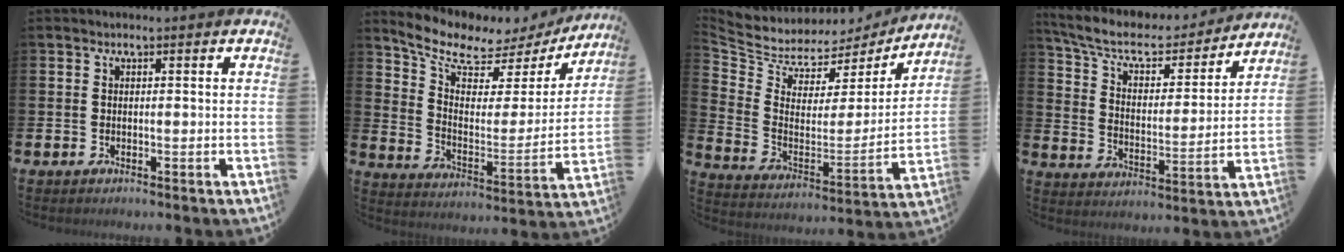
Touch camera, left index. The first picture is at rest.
{"total": 8.4, "force": [7.2, 3.3, 2.8], "torque": [-0.093, -0.049, 0.122]}
{"total": 6.5, "force": [5.6, 3.1, 0.7], "torque": [-0.060, -0.047, 0.096]}
{"total": 8.9, "force": [7.8, 2.9, 3.2], "torque": [-0.099, -0.050, 0.133]}